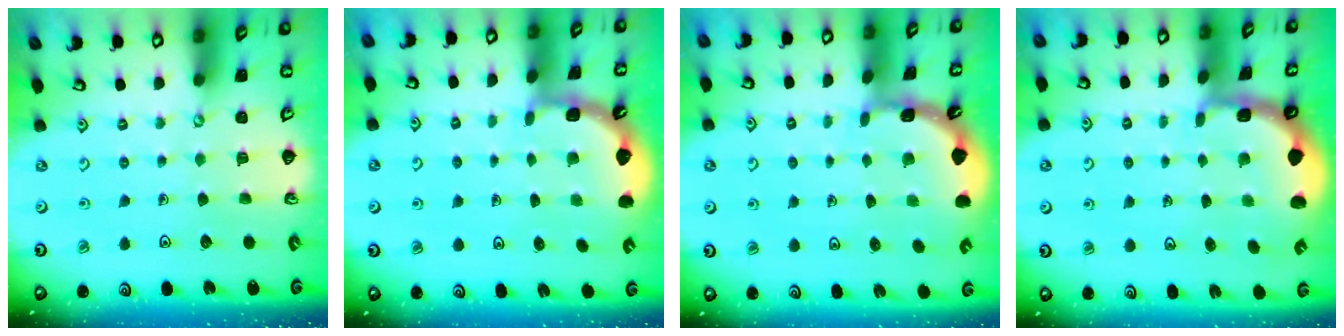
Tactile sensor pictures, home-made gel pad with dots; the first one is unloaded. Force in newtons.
{"total": 2.0, "press": 2.0, "slide": 0.2}
{"total": 1.6, "press": 1.6, "slide": 0.1}
{"total": 1.6, "press": 1.4, "slide": 0.7}